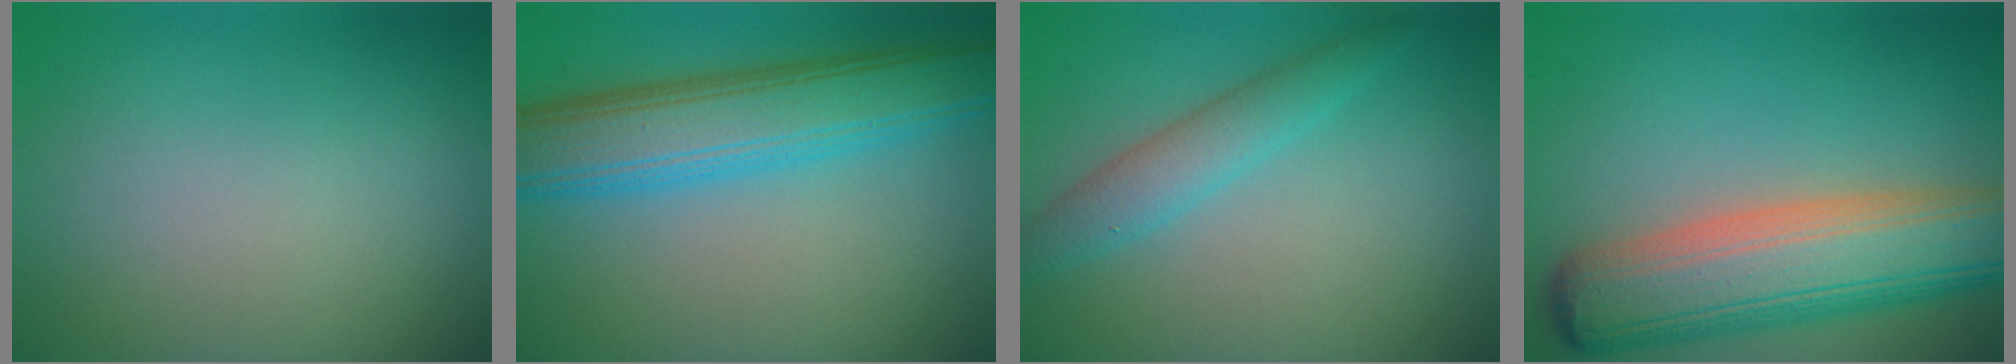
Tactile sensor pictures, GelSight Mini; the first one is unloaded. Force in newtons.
{"total": 7.8, "press": 7.8, "slide": 0.1}
{"total": 2.9, "press": 2.9, "slide": 0.0}
{"total": 11.1, "press": 11.1, "slide": 0.8}